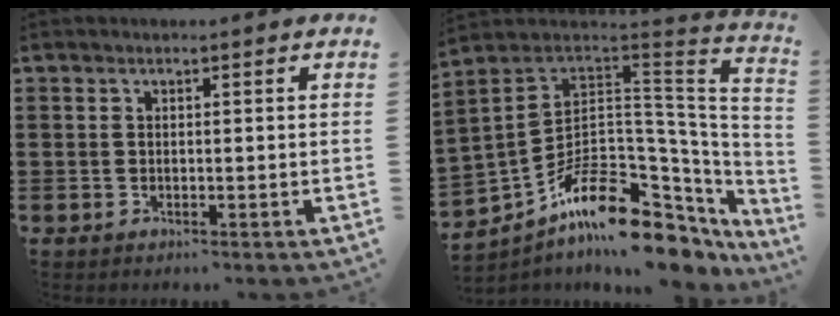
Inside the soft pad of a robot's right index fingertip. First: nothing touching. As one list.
[{"total": 12.6, "force": [-8.0, 6.0, 7.8], "torque": [-0.146, 0.010, -0.148]}]